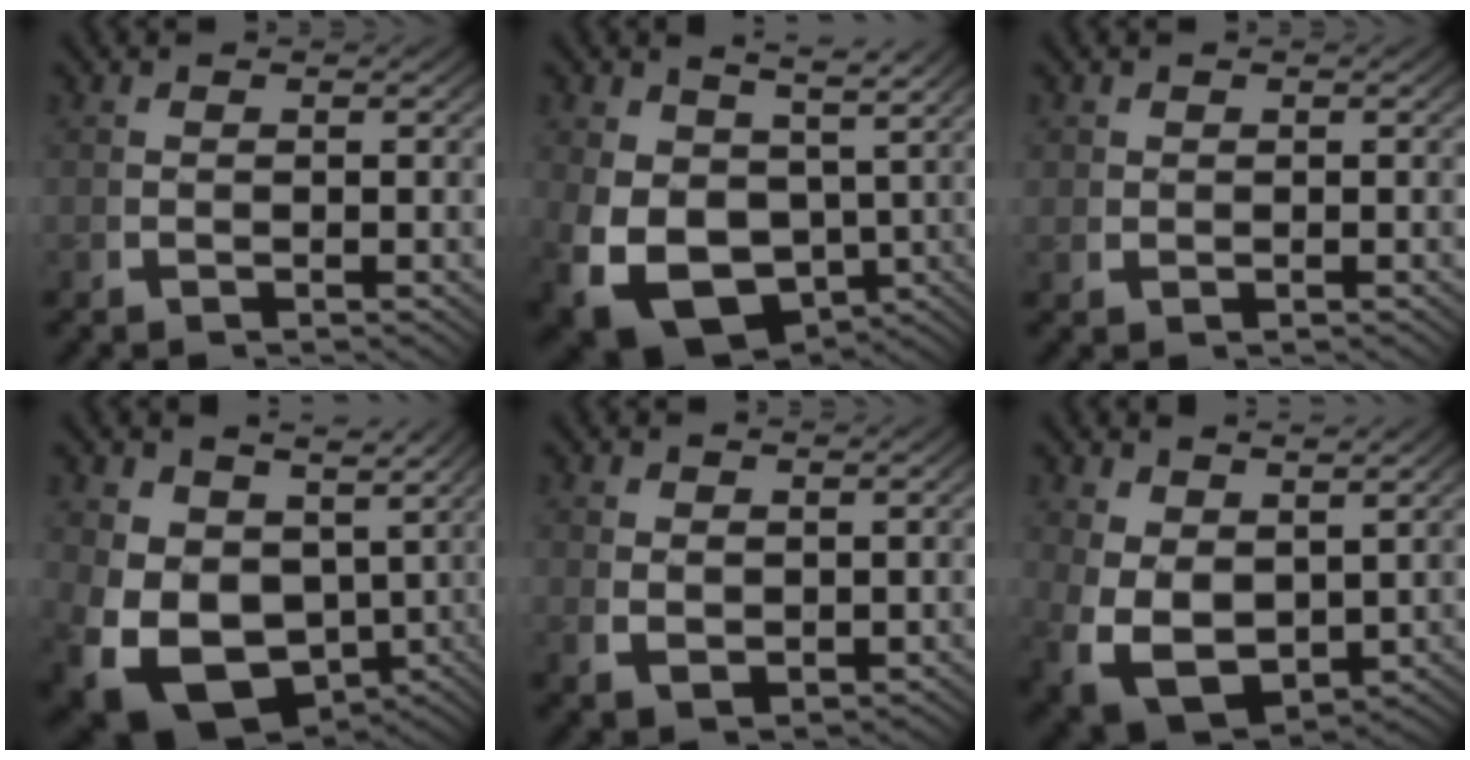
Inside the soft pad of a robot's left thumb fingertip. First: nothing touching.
{"total": 10.3, "force": [-2.8, 7.3, 6.7], "torque": [-0.155, -0.059, -0.015]}
{"total": 1.1, "force": [0.5, 0.9, 0.4], "torque": [-0.010, -0.003, 0.011]}
{"total": 11.3, "force": [-2.6, 8.4, 7.1], "torque": [-0.166, -0.077, -0.011]}
{"total": 2.3, "force": [0.6, 1.6, 1.5], "torque": [-0.037, -0.014, 0.028]}
{"total": 8.8, "force": [-1.8, 6.7, 5.5], "torque": [-0.150, -0.059, -0.005]}